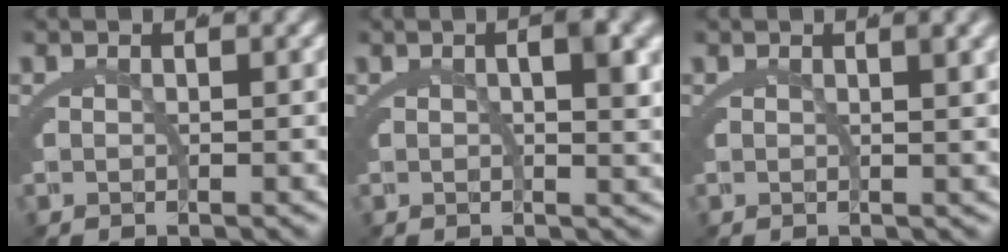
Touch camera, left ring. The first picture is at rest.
{"total": 2.9, "force": [0.6, 0.2, 2.8], "torque": [-0.029, 0.009, 0.006]}
{"total": 1.3, "force": [0.6, -0.3, 1.1], "torque": [-0.017, 0.002, 0.013]}